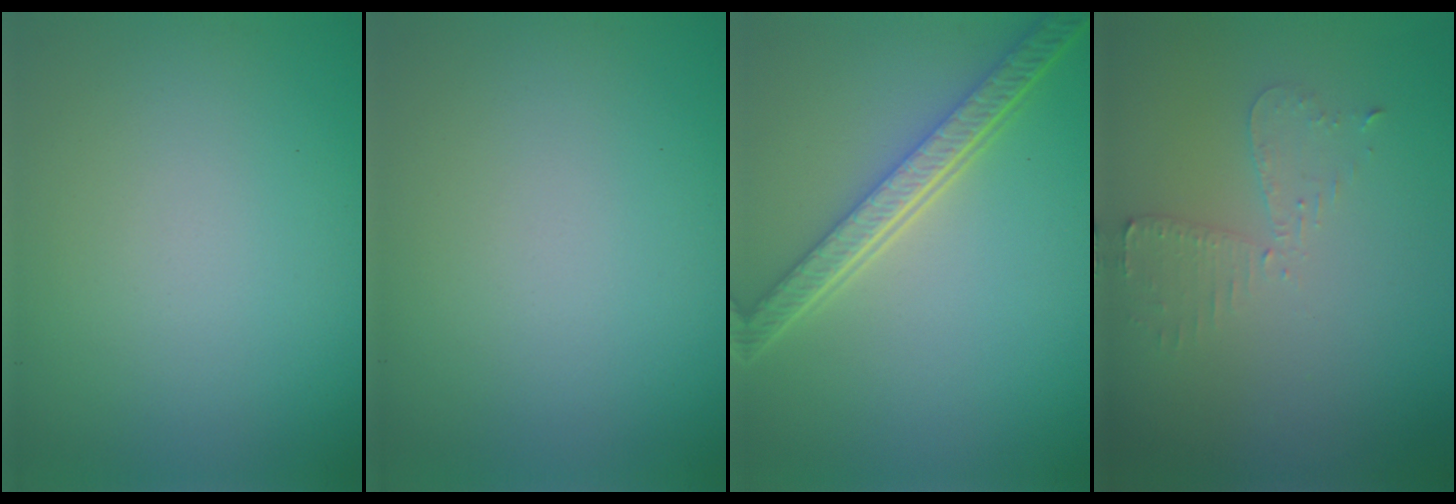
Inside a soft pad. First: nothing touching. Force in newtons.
{"total": 0.0}
{"total": 5.5, "press": 4.1, "slide": 3.8}
{"total": 2.2, "press": 2.2, "slide": 0.5}